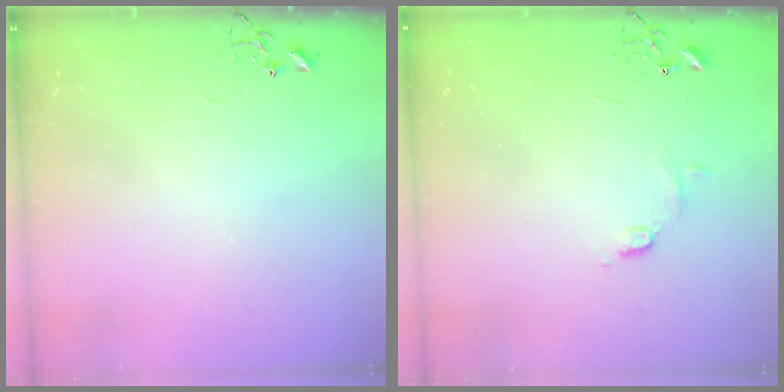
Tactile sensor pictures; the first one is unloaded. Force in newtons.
{"total": 6.1, "press": 6.1, "slide": 0.7}